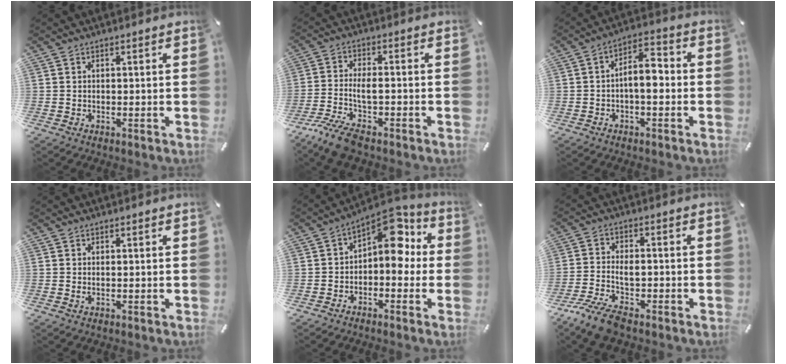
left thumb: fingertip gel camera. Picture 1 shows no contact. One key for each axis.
{"total": 7.6, "fx": -4.4, "fy": 2.6, "fz": 5.6, "tx": -0.123, "ty": 0.008, "tz": -0.081}
{"total": 7.4, "fx": -1.6, "fy": 3.5, "fz": 6.4, "tx": -0.108, "ty": 0.014, "tz": -0.029}
{"total": 0.7, "fx": 0.0, "fy": 0.2, "fz": 0.6, "tx": -0.013, "ty": -0.001, "tz": -0.001}
{"total": 11.2, "fx": 3.5, "fy": 6.3, "fz": 8.6, "tx": -0.110, "ty": -0.032, "tz": 0.057}
{"total": 7.7, "fx": -4.1, "fy": 4.0, "fz": 5.1, "tx": -0.113, "ty": 0.015, "tz": -0.078}